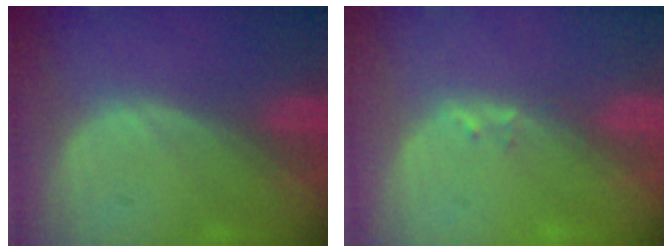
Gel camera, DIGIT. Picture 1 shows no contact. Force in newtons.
{"total": 1.0, "press": 0.9, "slide": 0.5}